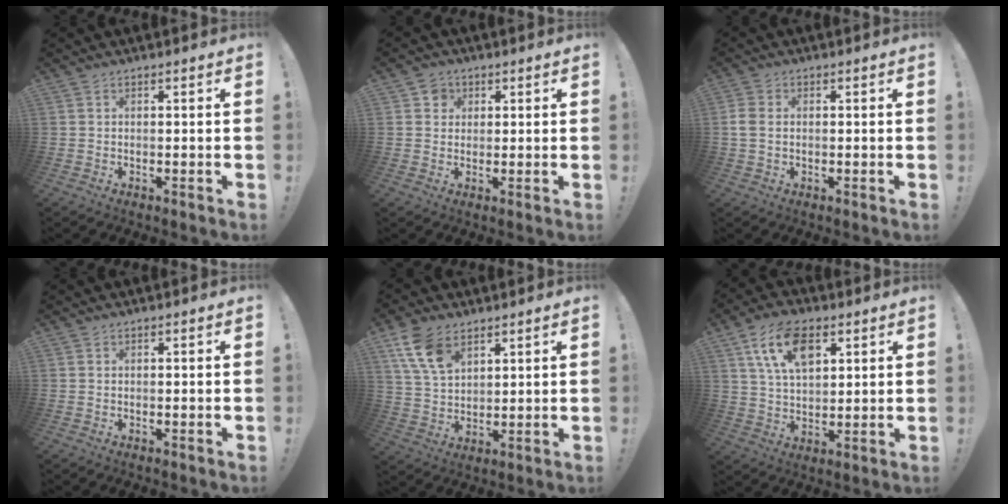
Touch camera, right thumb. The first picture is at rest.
{"total": 3.9, "force": [1.6, 3.5, 1.0], "torque": [-0.005, -0.005, 0.026]}
{"total": 3.9, "force": [0.3, 2.8, 2.8], "torque": [-0.069, 0.007, 0.005]}
{"total": 0.0}
{"total": 11.4, "force": [6.6, 6.7, 6.5], "torque": [-0.123, -0.026, 0.128]}
{"total": 13.7, "force": [6.2, 7.9, 9.3], "torque": [-0.155, -0.003, 0.116]}